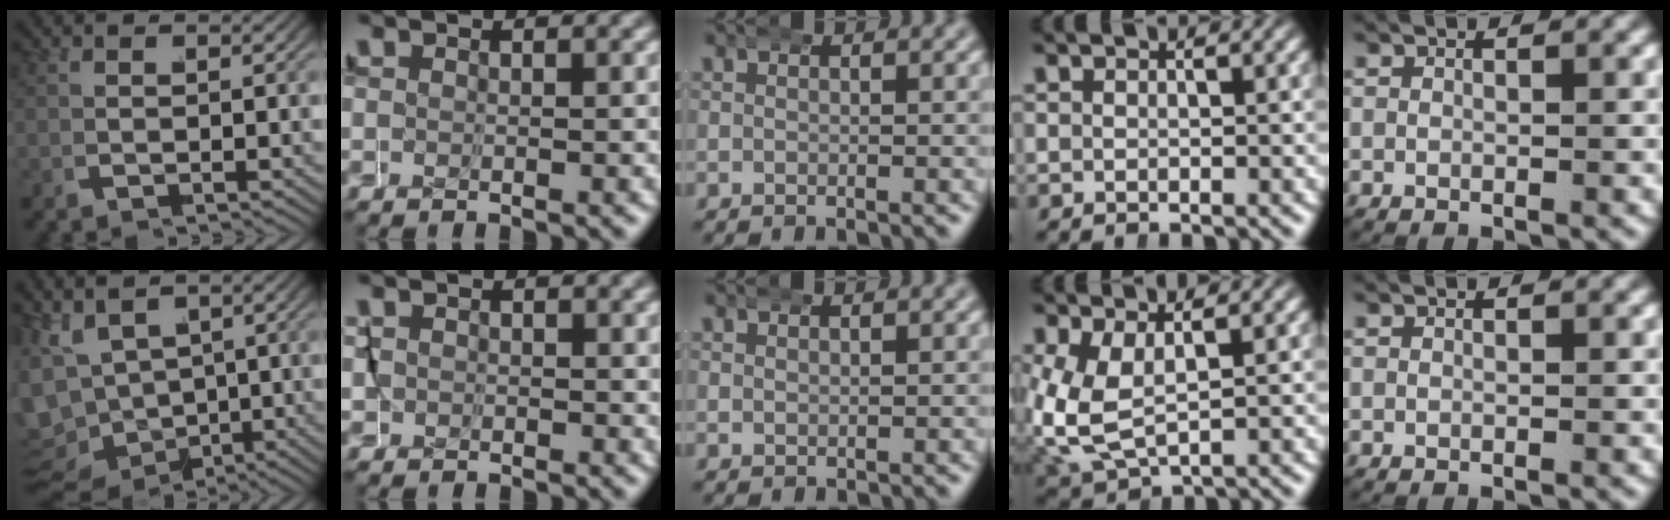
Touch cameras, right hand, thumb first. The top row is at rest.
{"thumb": {"total": 9.0, "force": [-1.1, 7.6, 4.8], "torque": [-0.122, -0.034, -0.007]}, "index": {"total": 2.4, "force": [-0.1, 2.2, 1.0], "torque": [-0.027, -0.005, -0.005]}, "middle": {"total": 0.6, "force": [0.6, 0.1, 0.1], "torque": [-0.003, -0.003, 0.014]}, "ring": {"total": 6.2, "force": [0.2, 4.8, 3.9], "torque": [-0.121, -0.025, 0.022]}}